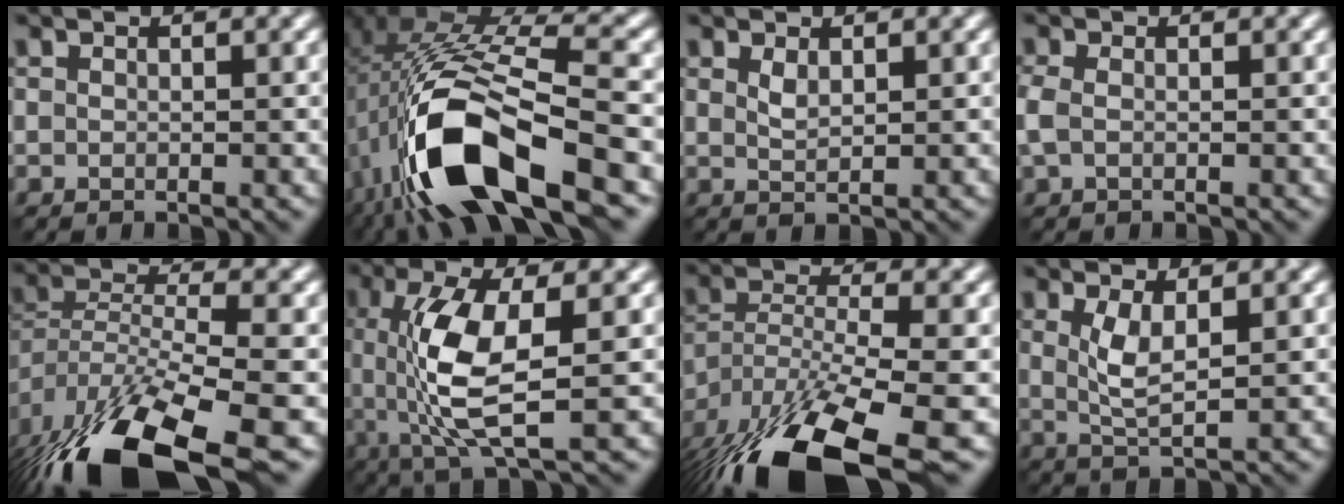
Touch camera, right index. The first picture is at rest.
{"total": 14.9, "force": [-6.0, 5.5, 12.4], "torque": [-0.254, -0.006, -0.100]}
{"total": 1.2, "force": [0.6, 0.3, 1.0], "torque": [-0.026, -0.003, 0.013]}
{"total": 1.4, "force": [-0.2, 0.9, 1.1], "torque": [-0.031, 0.000, -0.006]}
{"total": 13.6, "force": [-8.4, 4.8, 9.6], "torque": [-0.198, -0.016, -0.138]}
{"total": 7.9, "force": [-0.2, 2.5, 7.5], "torque": [-0.159, -0.006, 0.001]}
{"total": 14.9, "force": [-10.0, 4.7, 10.0], "torque": [-0.228, -0.033, -0.164]}
{"total": 3.0, "force": [0.6, 0.7, 2.9], "torque": [-0.065, -0.005, 0.014]}